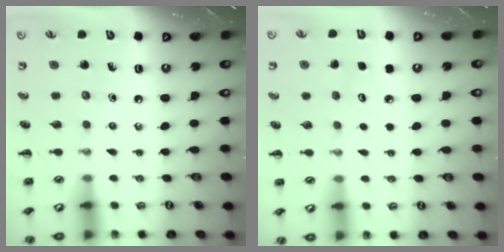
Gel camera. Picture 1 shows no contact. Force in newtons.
{"total": 2.8, "press": 2.7, "slide": 0.8}